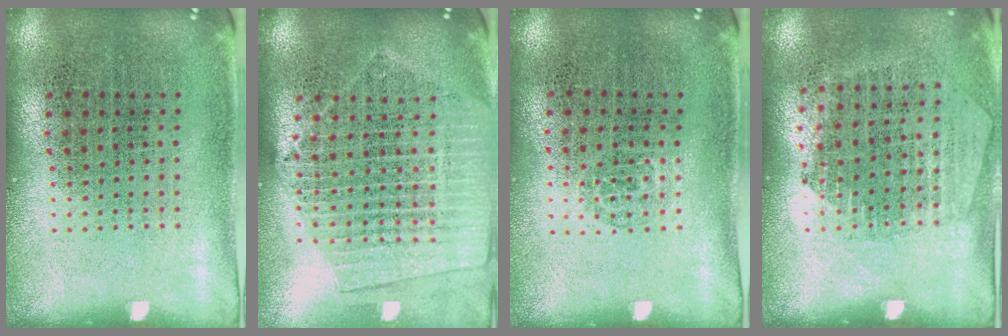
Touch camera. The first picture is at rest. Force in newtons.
{"total": 1.9, "press": 1.8, "slide": 0.7}
{"total": 0.6, "press": 0.4, "slide": 0.5}
{"total": 1.3, "press": 1.2, "slide": 0.5}